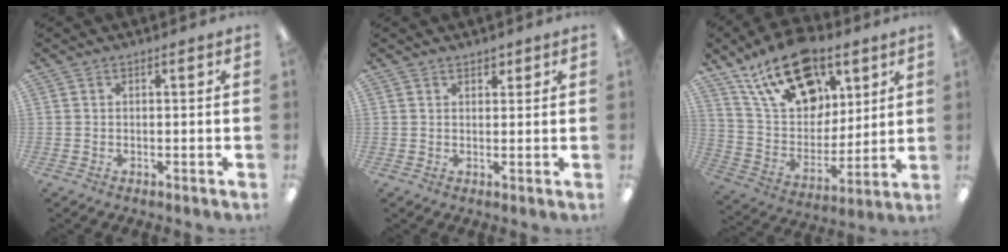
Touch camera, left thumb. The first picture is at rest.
{"total": 1.8, "force": [1.5, 0.9, 0.5], "torque": [-0.003, -0.004, 0.026]}
{"total": 21.3, "force": [13.2, 12.2, 11.5], "torque": [-0.196, -0.057, 0.236]}